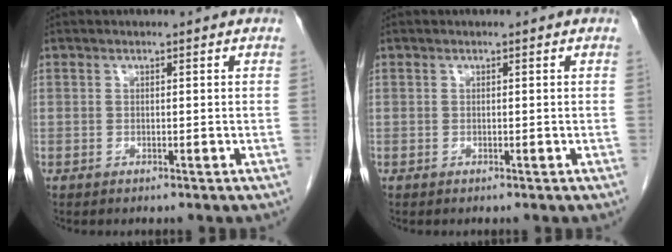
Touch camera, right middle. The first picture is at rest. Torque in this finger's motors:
{"motor_torque": [0.00, 0.00, 0.00, -0.01]}